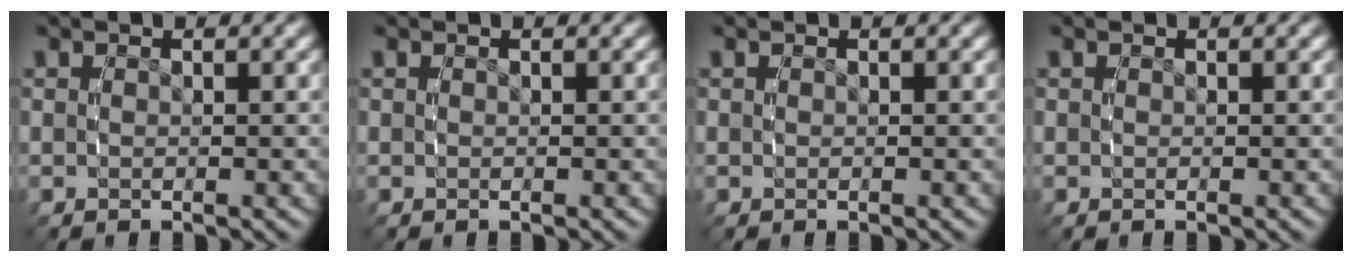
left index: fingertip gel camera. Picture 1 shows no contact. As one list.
[{"total": 0.0}, {"total": 0.0}, {"total": 0.0}]